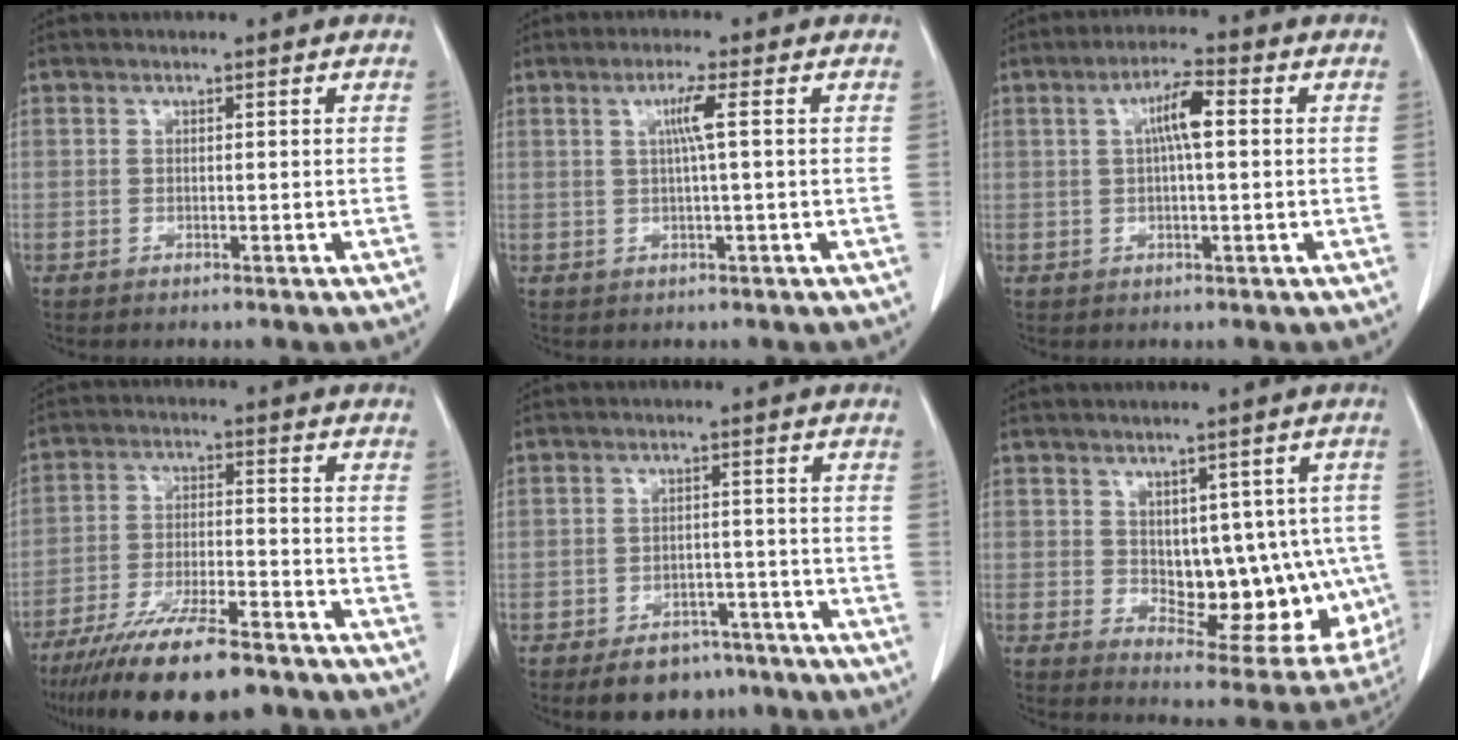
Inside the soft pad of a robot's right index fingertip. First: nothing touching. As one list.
[{"total": 3.2, "force": [0.7, -0.6, 3.1], "torque": [-0.061, 0.002, 0.012]}, {"total": 5.2, "force": [0.9, 0.7, 5.1], "torque": [-0.093, 0.013, 0.014]}, {"total": 16.2, "force": [-12.7, 2.9, 9.6], "torque": [-0.166, -0.026, -0.210]}, {"total": 7.6, "force": [-5.7, 4.3, 2.5], "torque": [-0.026, 0.009, -0.080]}, {"total": 14.6, "force": [-0.1, 7.9, 12.3], "torque": [-0.142, 0.008, 0.023]}]